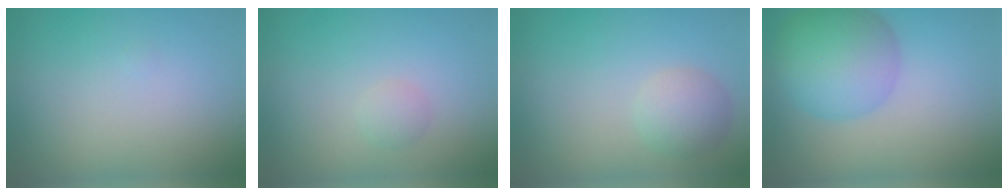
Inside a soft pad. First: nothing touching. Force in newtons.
{"total": 1.0, "press": 1.0, "slide": 0.0}
{"total": 2.7, "press": 2.7, "slide": 0.1}
{"total": 7.2, "press": 7.2, "slide": 0.2}